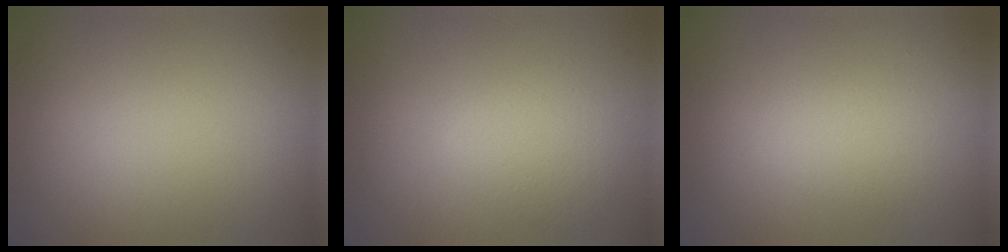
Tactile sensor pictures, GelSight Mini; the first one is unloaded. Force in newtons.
{"total": 2.6, "press": 2.5, "slide": 0.1}
{"total": 2.0, "press": 2.0, "slide": 0.1}